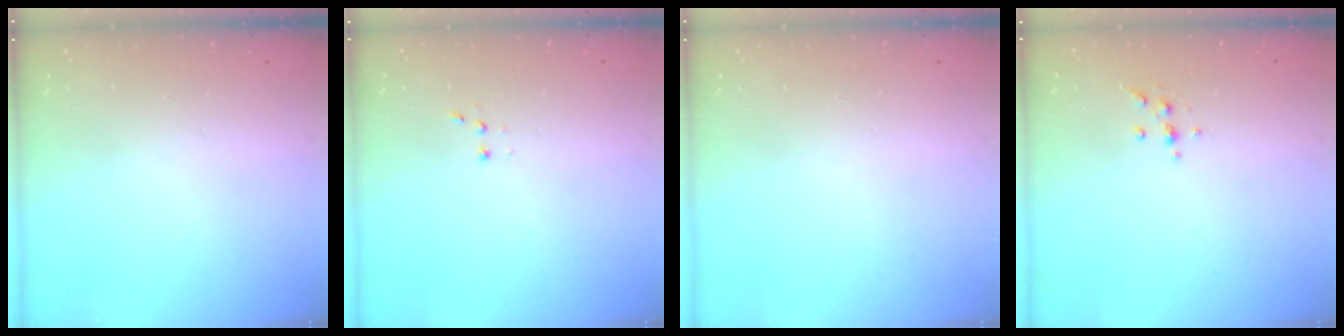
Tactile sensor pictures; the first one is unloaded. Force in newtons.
{"total": 2.8, "press": 2.7, "slide": 0.7}
{"total": 0.0}
{"total": 3.5, "press": 3.3, "slide": 1.0}